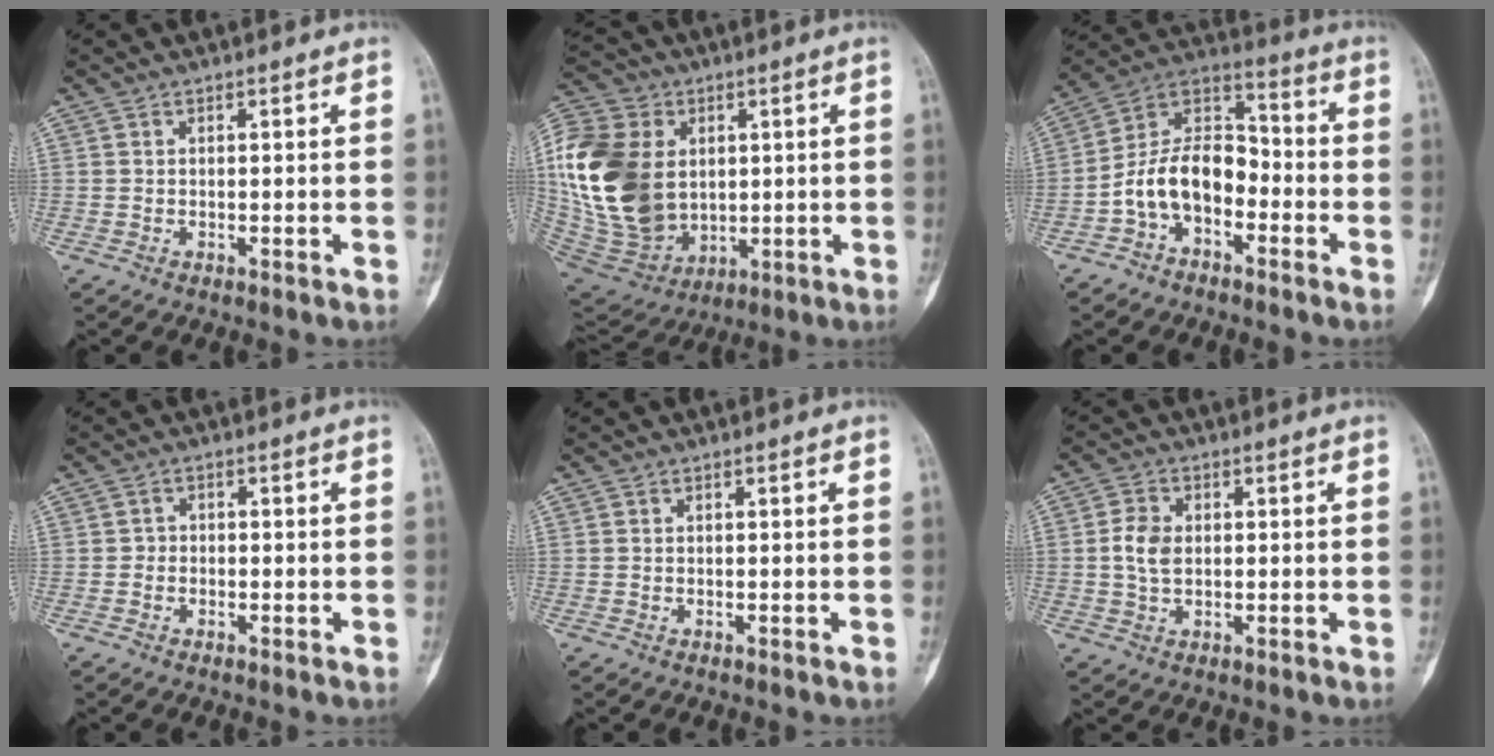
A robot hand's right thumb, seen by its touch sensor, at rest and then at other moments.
{"total": 25.0, "force": [2.6, 18.2, 17.0], "torque": [-0.351, -0.011, 0.064]}
{"total": 12.6, "force": [-4.4, 8.1, 8.7], "torque": [-0.139, 0.065, -0.091]}
{"total": 1.4, "force": [-0.5, 1.3, 0.3], "torque": [0.007, 0.007, -0.015]}
{"total": 0.0}
{"total": 5.0, "force": [0.3, 3.4, 3.6], "torque": [-0.068, 0.003, 0.004]}